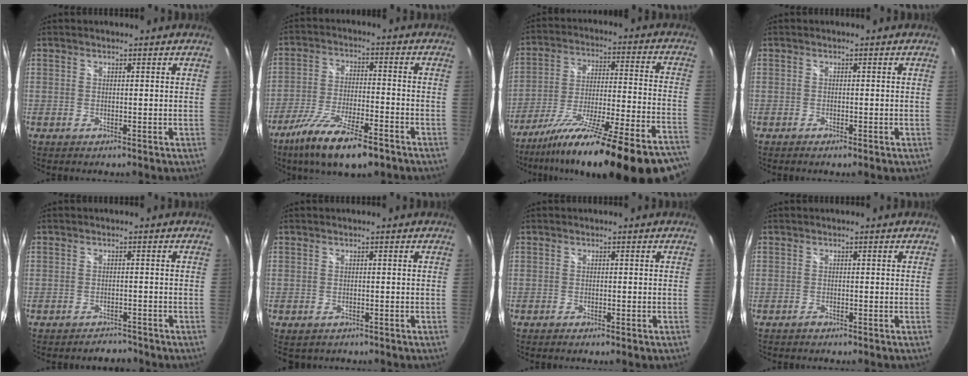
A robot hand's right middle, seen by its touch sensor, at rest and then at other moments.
{"total": 14.4, "force": [-9.9, 3.3, 9.8], "torque": [-0.200, -0.038, -0.175]}
{"total": 32.3, "force": [-26.9, 2.0, 17.8], "torque": [-0.255, -0.077, -0.390]}
{"total": 0.9, "force": [-0.6, 0.0, 0.7], "torque": [-0.009, 0.001, -0.010]}
{"total": 2.6, "force": [-2.5, 0.9, 0.2], "torque": [-0.005, 0.002, -0.035]}
{"total": 2.5, "force": [-1.4, 1.6, 1.2], "torque": [-0.025, -0.012, -0.018]}
{"total": 1.1, "force": [-0.7, 0.0, 0.8], "torque": [-0.011, 0.000, -0.011]}
{"total": 0.7, "force": [-0.7, 0.3, 0.1], "torque": [-0.002, -0.001, -0.014]}